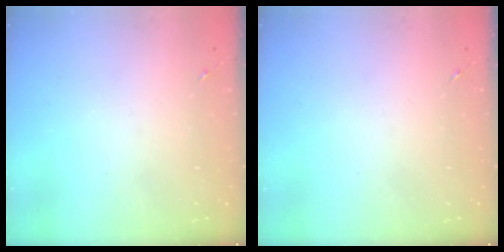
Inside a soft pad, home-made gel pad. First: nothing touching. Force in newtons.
{"total": 0.0}